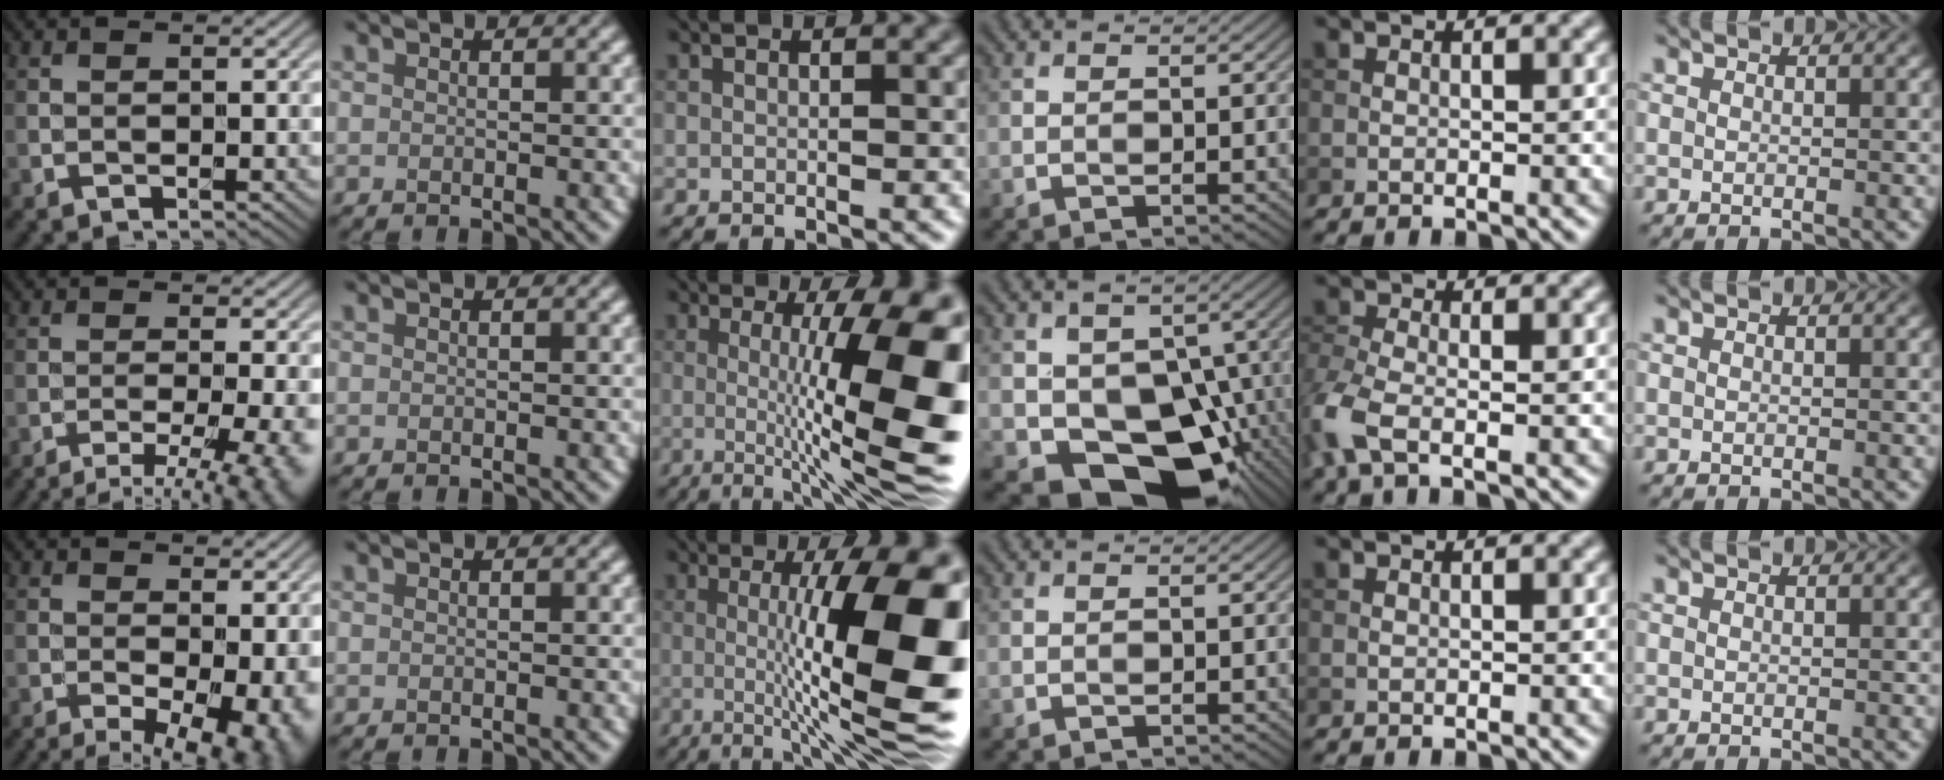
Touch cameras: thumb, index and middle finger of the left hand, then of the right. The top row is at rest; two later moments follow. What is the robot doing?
{"motion": "unscrew", "object": "dispenser bottle"}